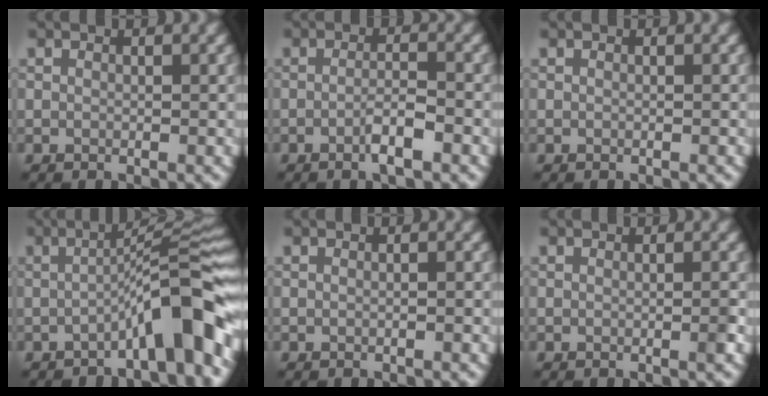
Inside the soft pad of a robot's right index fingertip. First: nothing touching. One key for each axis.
{"total": 2.5, "fx": -1.1, "fy": 0.4, "fz": 2.2, "tx": -0.037, "ty": 0.005, "tz": -0.022}
{"total": 0.0}
{"total": 7.8, "fx": -3.4, "fy": 1.0, "fz": 7.0, "tx": -0.097, "ty": 0.029, "tz": -0.062}
{"total": 0.0}
{"total": 0.7, "fx": -0.2, "fy": 0.0, "fz": 0.6, "tx": -0.008, "ty": 0.003, "tz": -0.005}